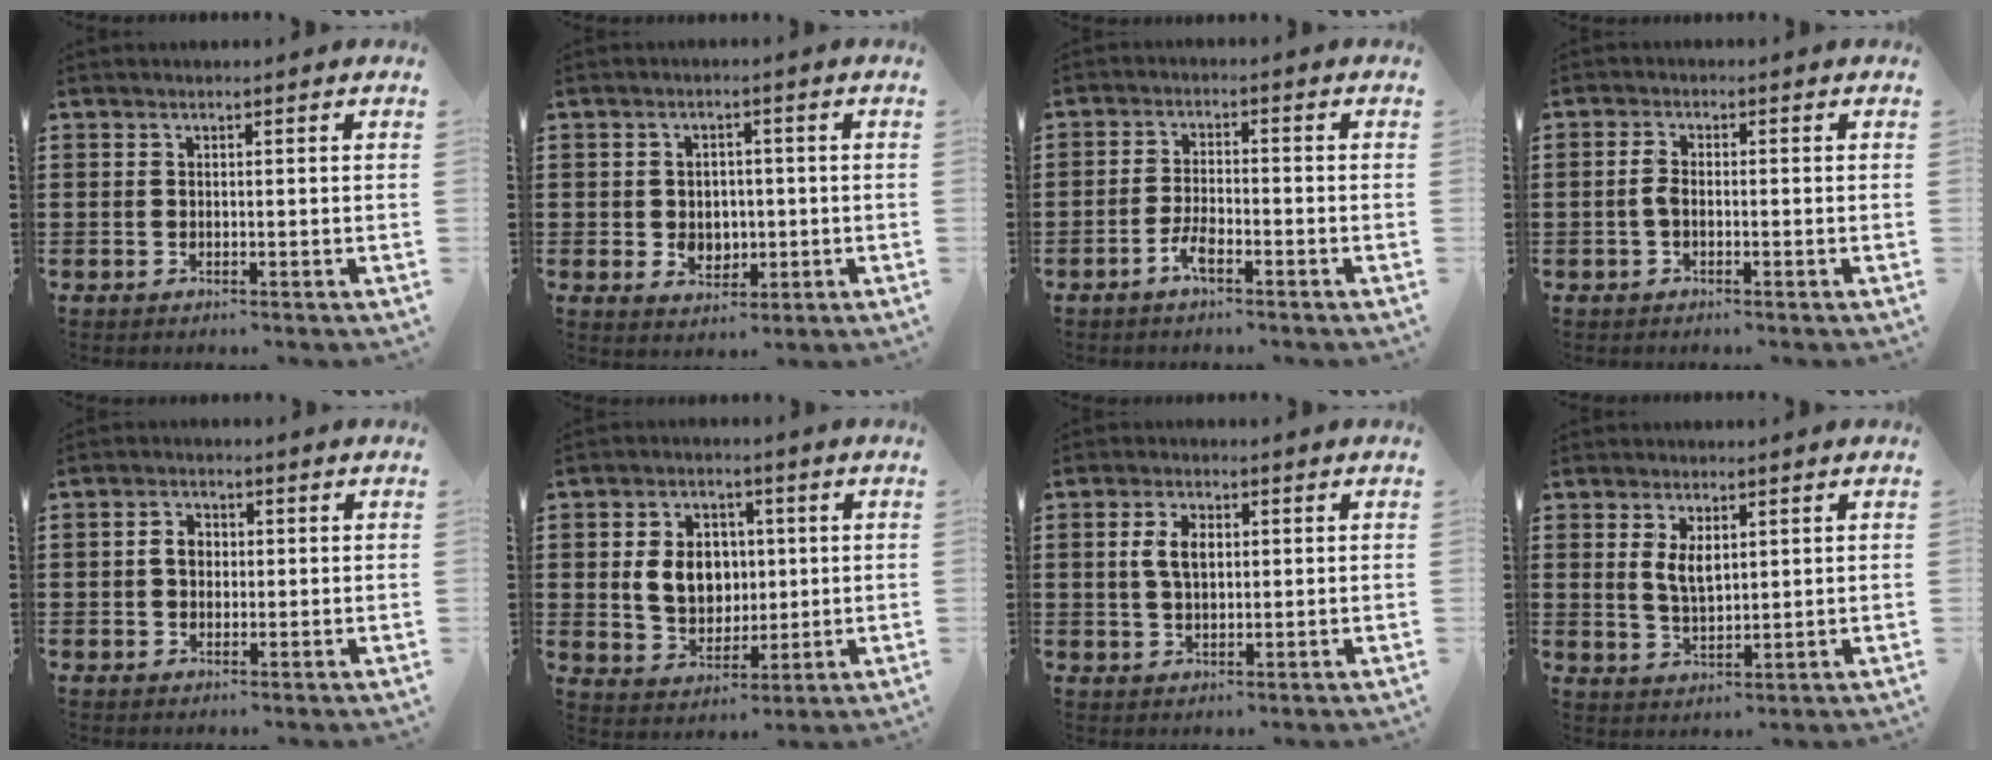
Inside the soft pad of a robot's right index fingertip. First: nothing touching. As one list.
[{"total": 3.6, "force": [-0.3, 3.1, 1.8], "torque": [-0.037, 0.005, -0.009]}, {"total": 3.5, "force": [-2.3, 0.8, 2.6], "torque": [-0.057, -0.001, -0.047]}, {"total": 2.1, "force": [-0.5, 0.9, 1.8], "torque": [-0.051, -0.004, -0.015]}, {"total": 2.9, "force": [0.2, 2.3, 1.8], "torque": [-0.042, 0.010, 0.001]}, {"total": 7.7, "force": [0.9, 6.2, 4.4], "torque": [-0.089, 0.013, 0.013]}, {"total": 4.4, "force": [0.8, 2.4, 3.6], "torque": [-0.082, 0.010, 0.010]}, {"total": 3.8, "force": [1.4, 1.8, 3.0], "torque": [-0.056, 0.000, 0.024]}]